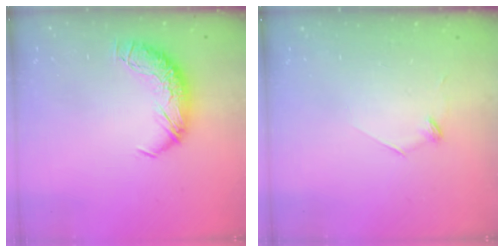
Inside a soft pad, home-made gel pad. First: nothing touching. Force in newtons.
{"total": 8.0, "press": 8.0, "slide": 0.6}